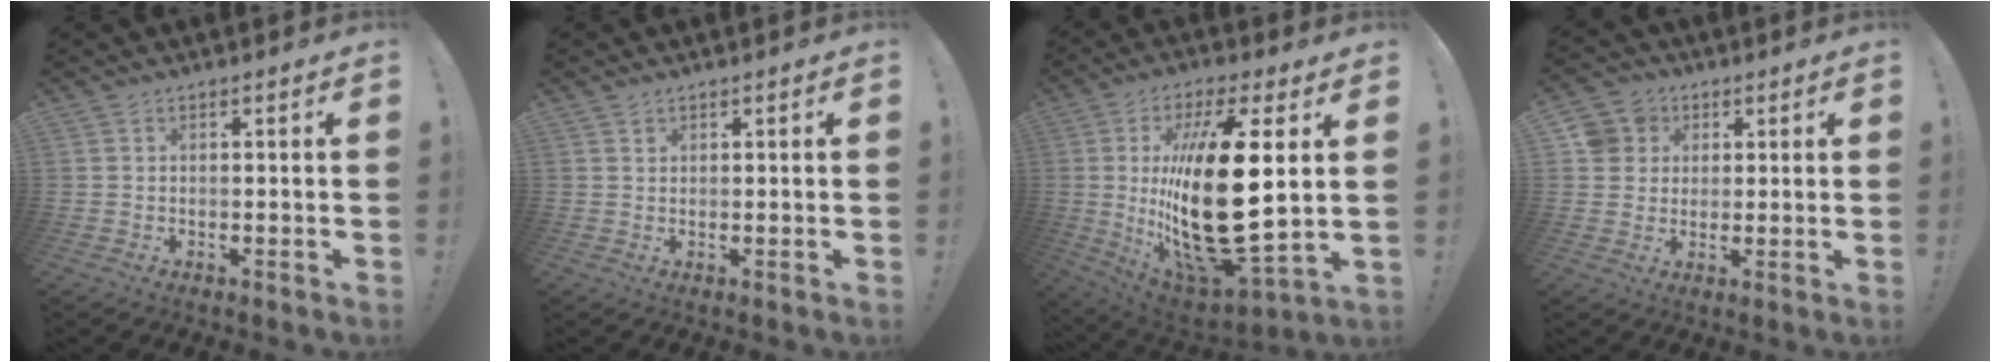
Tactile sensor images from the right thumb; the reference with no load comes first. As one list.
[{"total": 0.9, "force": [0.7, 0.4, 0.1], "torque": [0.001, -0.004, 0.014]}, {"total": 28.9, "force": [2.6, 10.0, 27.0], "torque": [-0.530, -0.041, 0.041]}, {"total": 7.5, "force": [1.8, 7.1, 1.7], "torque": [-0.024, -0.007, 0.036]}]